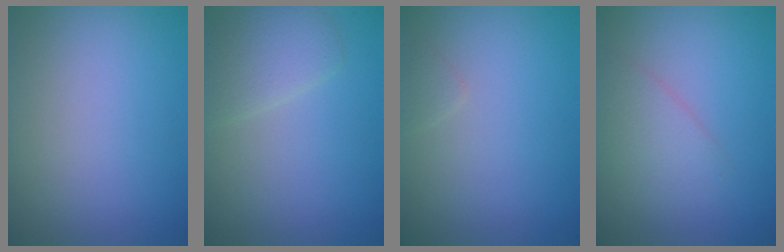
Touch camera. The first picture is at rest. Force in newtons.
{"total": 2.6, "press": 2.6, "slide": 0.2}
{"total": 0.6, "press": 0.6, "slide": 0.0}
{"total": 2.3, "press": 2.3, "slide": 0.2}